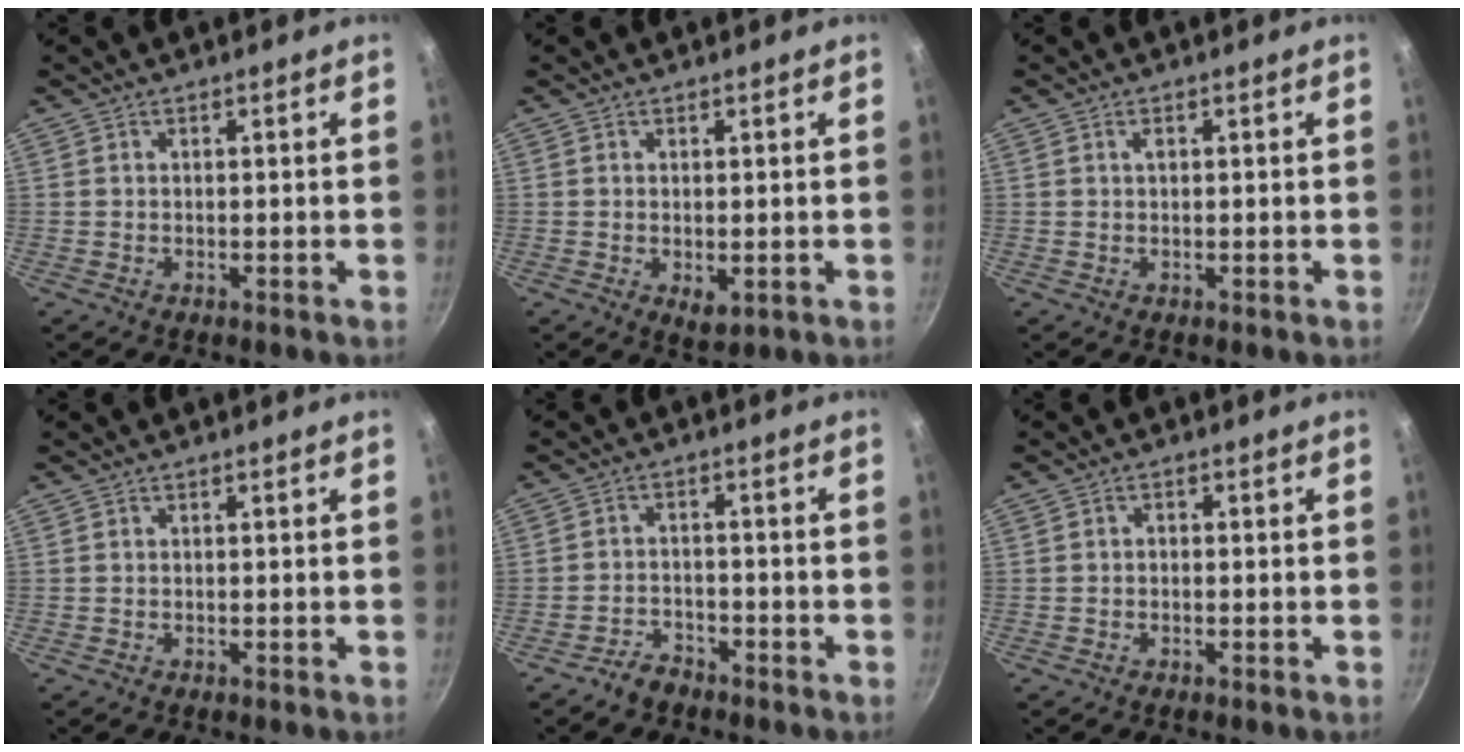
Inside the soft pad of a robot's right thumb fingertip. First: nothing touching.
{"total": 2.9, "force": [-0.4, 1.6, 2.4], "torque": [-0.040, -0.012, -0.002]}
{"total": 1.0, "force": [0.3, 0.6, 0.8], "torque": [-0.011, 0.001, 0.004]}
{"total": 0.0}
{"total": 3.7, "force": [-3.0, 1.8, 1.0], "torque": [-0.012, 0.034, -0.052]}
{"total": 1.0, "force": [-0.3, 0.8, 0.6], "torque": [-0.009, 0.006, -0.006]}